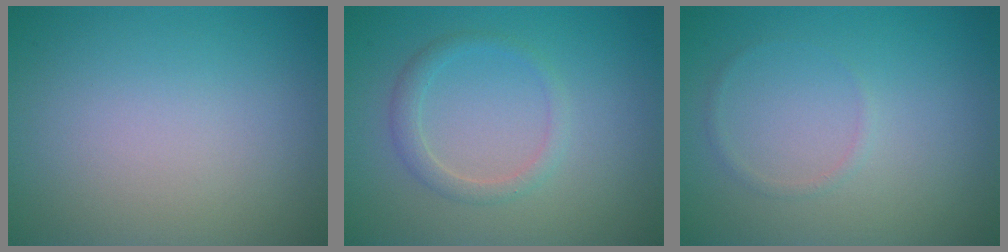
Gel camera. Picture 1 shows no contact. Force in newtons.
{"total": 1.7, "press": 1.7, "slide": 0.0}
{"total": 0.6, "press": 0.6, "slide": 0.1}